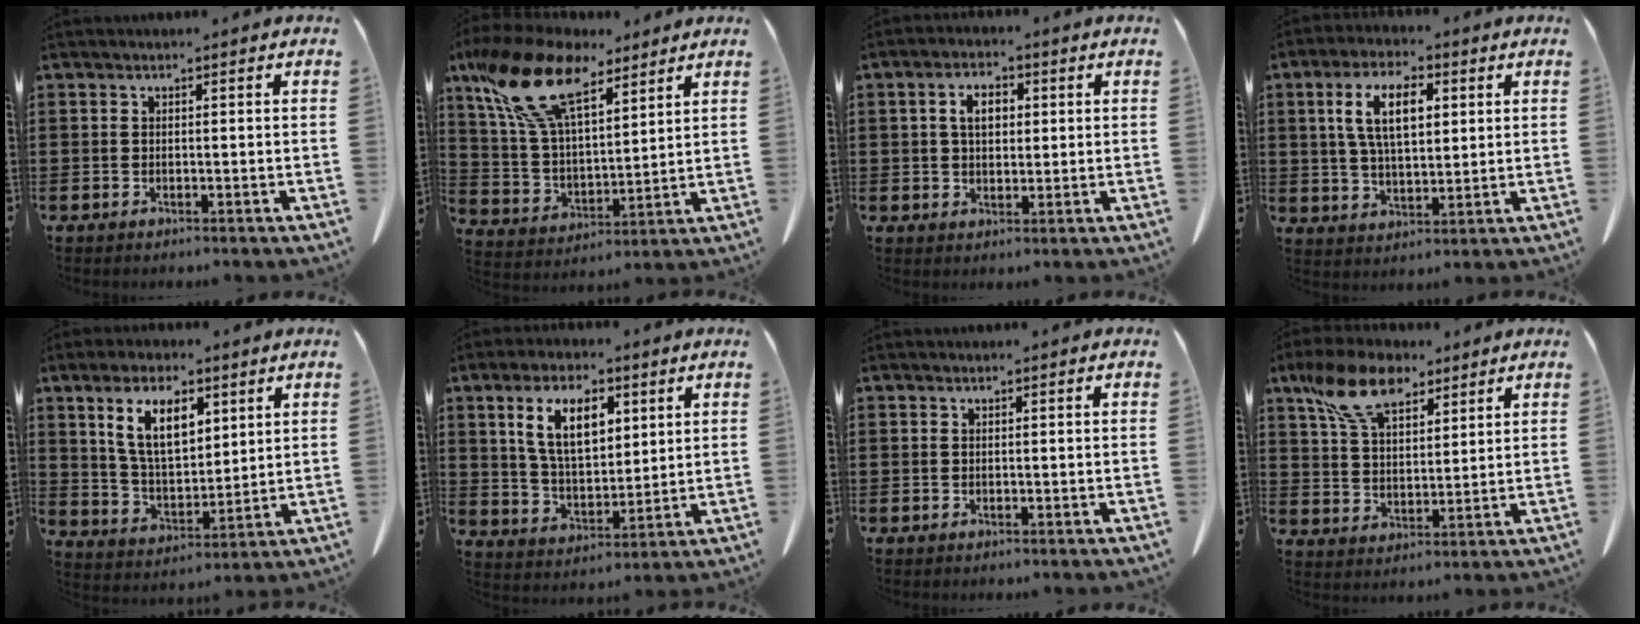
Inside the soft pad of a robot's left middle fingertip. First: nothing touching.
{"total": 16.2, "force": [10.6, 6.4, 10.4], "torque": [-0.242, -0.024, 0.190]}
{"total": 4.5, "force": [1.2, 2.8, 3.4], "torque": [-0.060, 0.007, 0.015]}
{"total": 9.0, "force": [3.2, 4.0, 7.4], "torque": [-0.148, 0.010, 0.055]}
{"total": 10.3, "force": [5.4, 5.1, 7.2], "torque": [-0.150, 0.006, 0.100]}
{"total": 10.3, "force": [4.9, 5.3, 7.4], "torque": [-0.154, 0.013, 0.090]}
{"total": 0.0}
{"total": 10.4, "force": [7.0, 5.0, 5.9], "torque": [-0.139, -0.001, 0.132]}